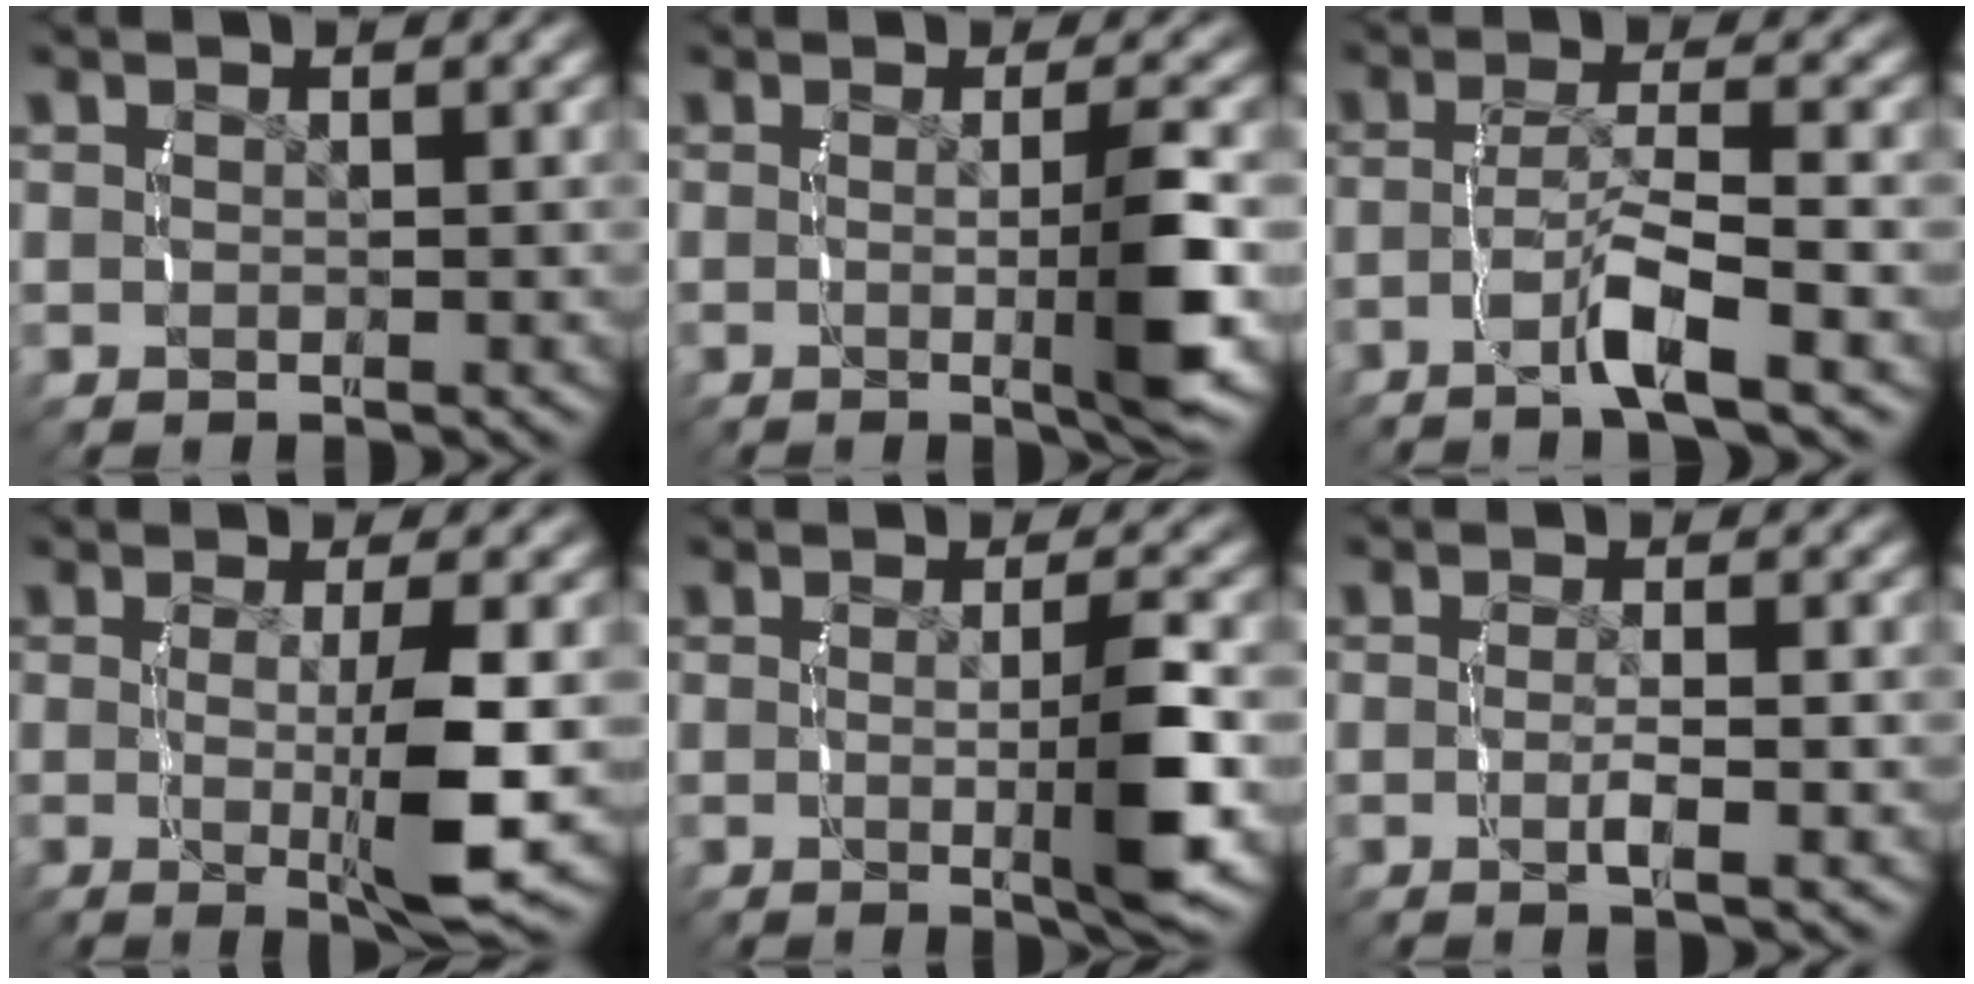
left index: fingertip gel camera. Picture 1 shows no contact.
{"total": 4.8, "force": [-0.9, 0.1, 4.7], "torque": [-0.072, -0.011, -0.013]}
{"total": 4.0, "force": [-2.3, -0.3, 3.3], "torque": [-0.058, 0.003, -0.036]}
{"total": 5.7, "force": [-0.9, 0.4, 5.6], "torque": [-0.093, -0.016, -0.007]}
{"total": 4.6, "force": [-0.8, 0.2, 4.5], "torque": [-0.069, -0.011, -0.012]}
{"total": 1.8, "force": [-0.8, 0.1, 1.6], "torque": [-0.039, -0.006, -0.014]}